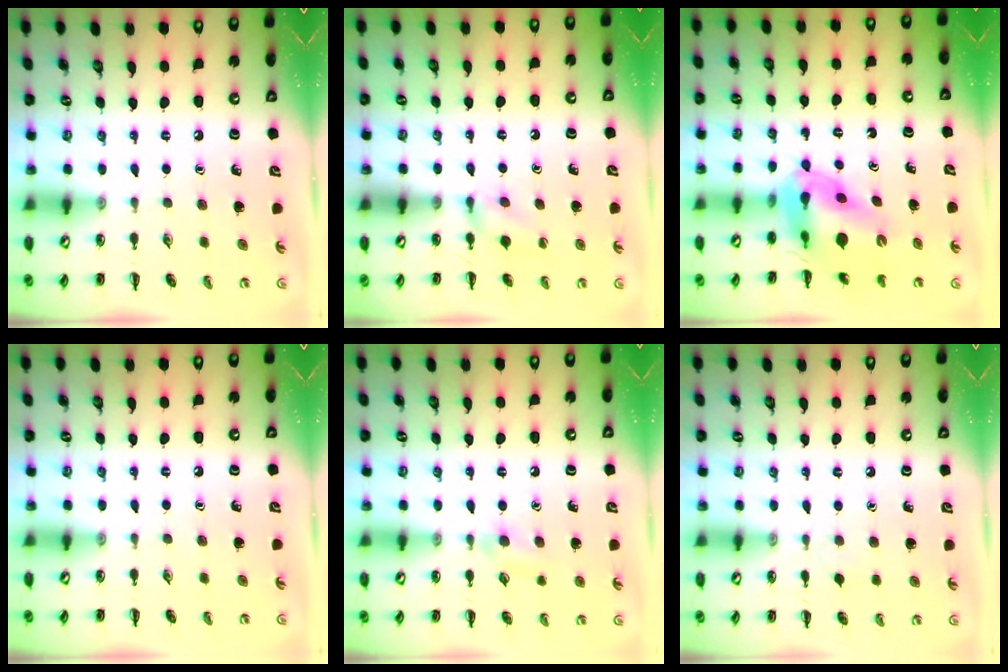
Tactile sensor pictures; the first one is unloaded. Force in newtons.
{"total": 6.0, "press": 5.7, "slide": 2.0}
{"total": 10.6, "press": 10.1, "slide": 3.3}
{"total": 0.0}
{"total": 6.0, "press": 5.8, "slide": 1.8}
{"total": 2.8, "press": 2.6, "slide": 1.1}